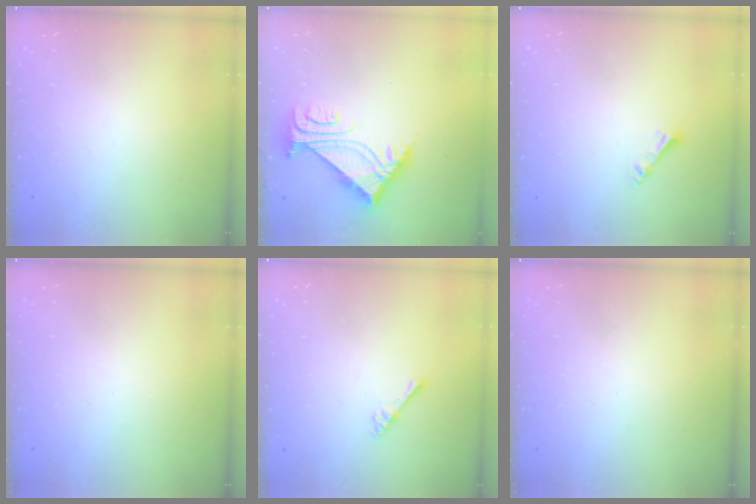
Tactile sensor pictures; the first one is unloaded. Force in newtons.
{"total": 5.2, "press": 5.1, "slide": 0.7}
{"total": 2.4, "press": 2.4, "slide": 0.4}
{"total": 0.0}
{"total": 2.5, "press": 2.5, "slide": 0.4}
{"total": 0.0}